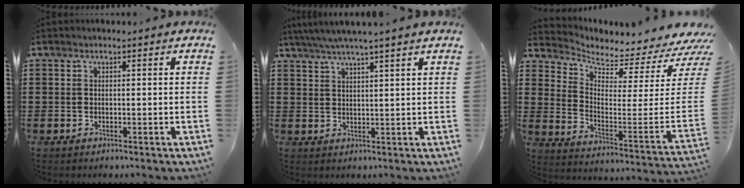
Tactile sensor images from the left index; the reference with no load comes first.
{"total": 3.8, "force": [3.4, -0.3, 1.7], "torque": [-0.042, -0.007, 0.061]}
{"total": 2.7, "force": [2.6, 0.4, 0.6], "torque": [-0.026, -0.051, 0.038]}